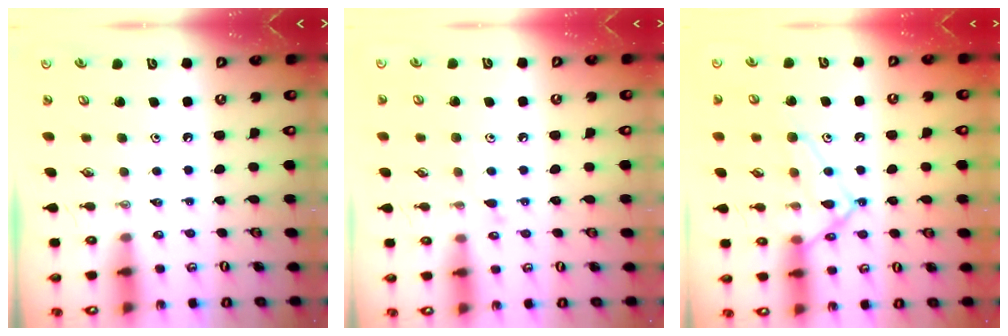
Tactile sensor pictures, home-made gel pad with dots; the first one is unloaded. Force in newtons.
{"total": 4.7, "press": 4.7, "slide": 0.6}
{"total": 13.2, "press": 13.2, "slide": 0.9}